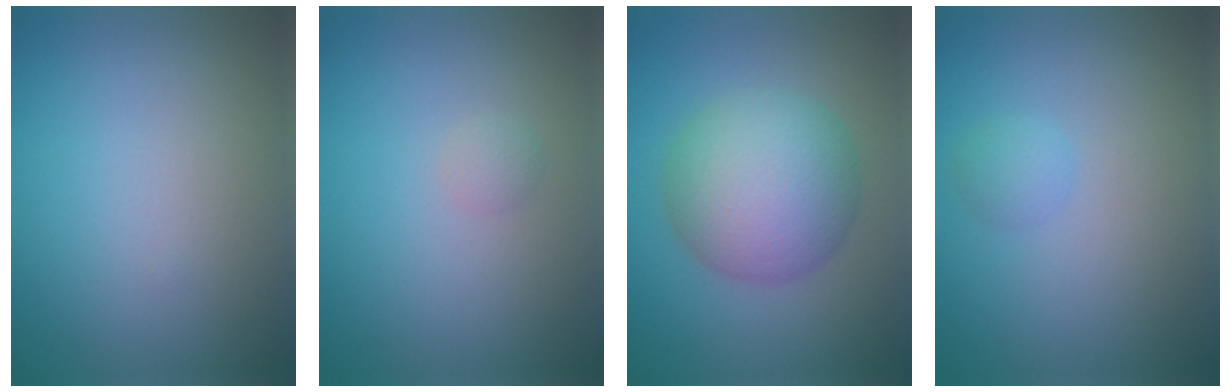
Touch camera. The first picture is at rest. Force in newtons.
{"total": 0.7, "press": 0.7, "slide": 0.0}
{"total": 8.1, "press": 8.1, "slide": 0.1}
{"total": 1.1, "press": 1.1, "slide": 0.0}